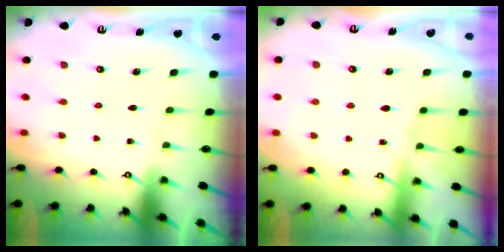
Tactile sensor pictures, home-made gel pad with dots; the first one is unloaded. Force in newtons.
{"total": 5.3, "press": 5.3, "slide": 0.7}